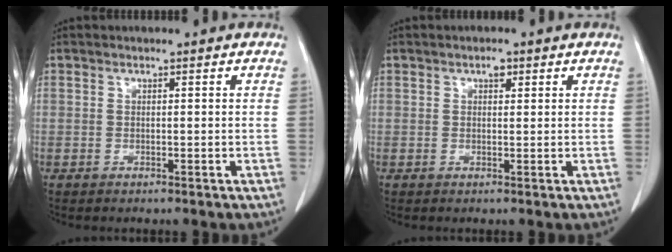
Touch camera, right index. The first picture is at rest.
{"total": 1.5, "force": [0.8, 0.8, 0.9], "torque": [-0.012, 0.002, 0.010]}